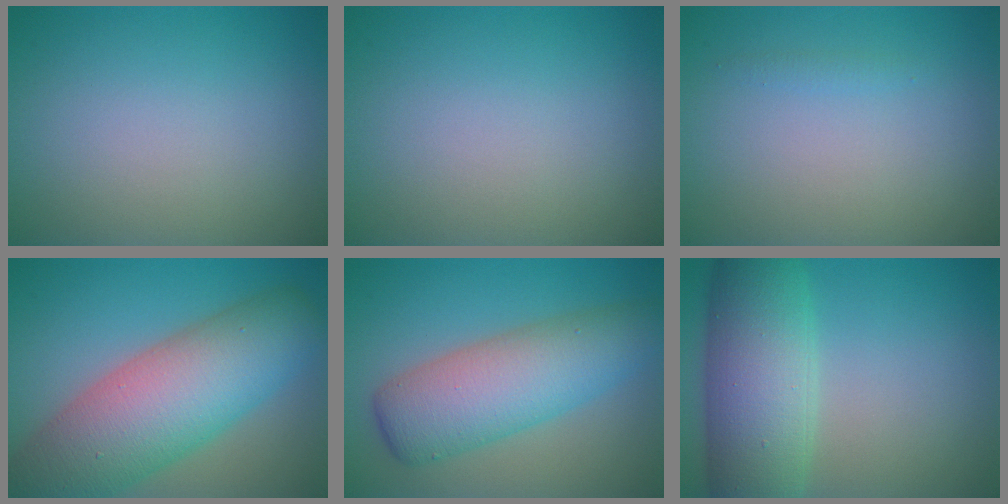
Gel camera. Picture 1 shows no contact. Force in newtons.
{"total": 0.0}
{"total": 0.5, "press": 0.5, "slide": 0.0}
{"total": 11.7, "press": 11.7, "slide": 0.5}
{"total": 7.6, "press": 7.6, "slide": 0.2}
{"total": 9.2, "press": 9.2, "slide": 0.3}